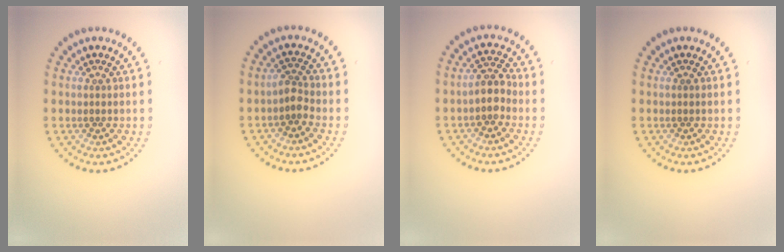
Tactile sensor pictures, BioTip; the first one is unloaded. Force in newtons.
{"total": 1.7, "press": 1.4, "slide": 1.0}
{"total": 2.4, "press": 2.0, "slide": 1.2}
{"total": 0.0}